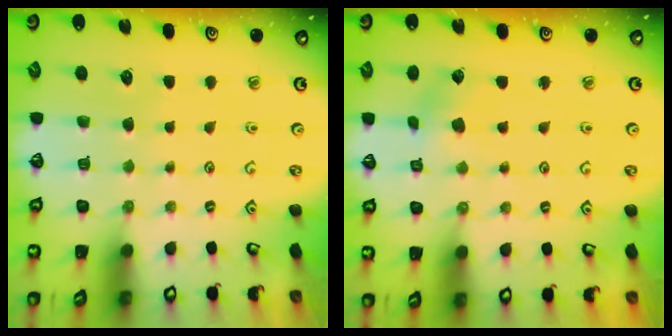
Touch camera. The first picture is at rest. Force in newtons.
{"total": 3.5, "press": 3.4, "slide": 0.6}